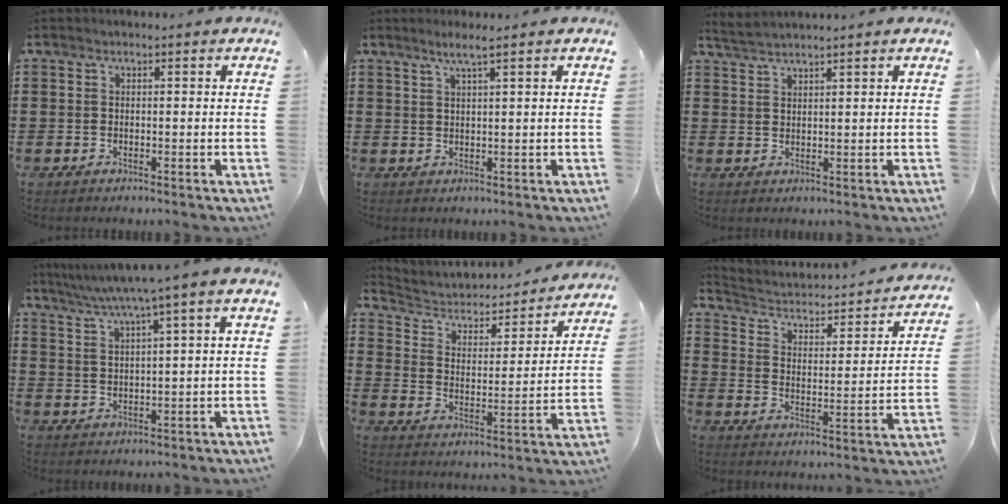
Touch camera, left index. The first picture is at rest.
{"total": 2.6, "force": [1.8, -0.2, 1.8], "torque": [-0.039, 0.000, 0.033]}
{"total": 2.2, "force": [2.1, -0.3, 0.2], "torque": [-0.010, -0.001, 0.041]}
{"total": 4.5, "force": [2.5, -0.4, 3.7], "torque": [-0.078, -0.011, 0.037]}
{"total": 3.6, "force": [3.1, 1.6, 0.9], "torque": [-0.040, -0.024, 0.044]}
{"total": 2.1, "force": [1.7, 1.0, 0.7], "torque": [-0.031, -0.023, 0.016]}